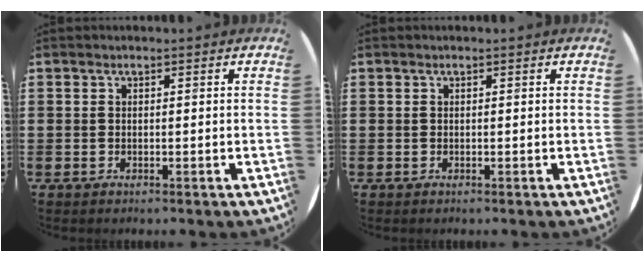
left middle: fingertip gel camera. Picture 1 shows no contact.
{"total": 0.0}